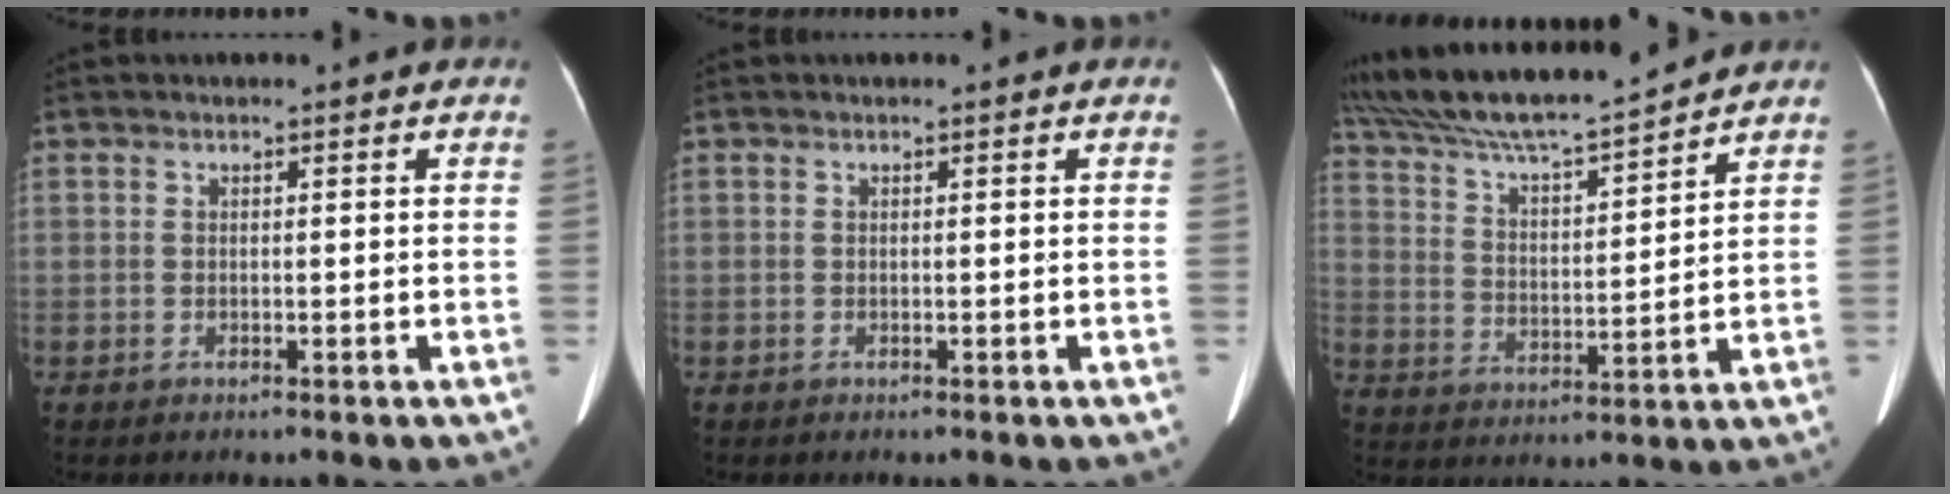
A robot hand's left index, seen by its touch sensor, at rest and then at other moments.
{"total": 0.0}
{"total": 16.9, "force": [15.4, 0.7, 7.1], "torque": [-0.134, 0.014, 0.264]}